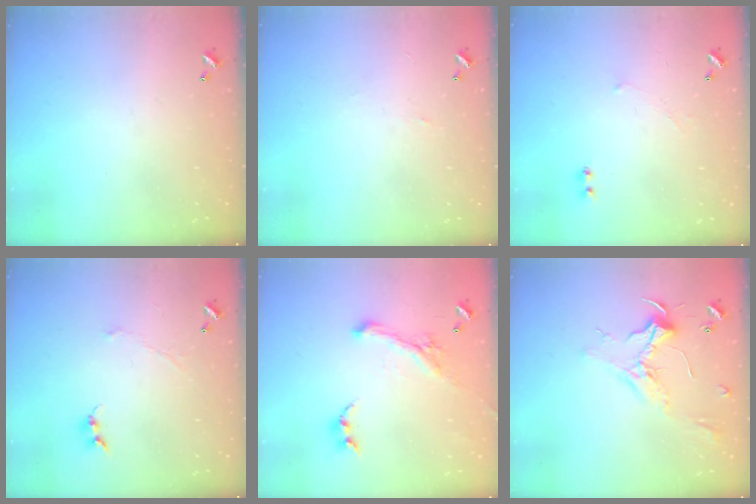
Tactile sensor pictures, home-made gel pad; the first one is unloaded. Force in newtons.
{"total": 0.8, "press": 0.7, "slide": 0.3}
{"total": 1.2, "press": 1.1, "slide": 0.5}
{"total": 0.0}
{"total": 1.4, "press": 0.7, "slide": 1.2}
{"total": 2.3, "press": 2.2, "slide": 0.9}